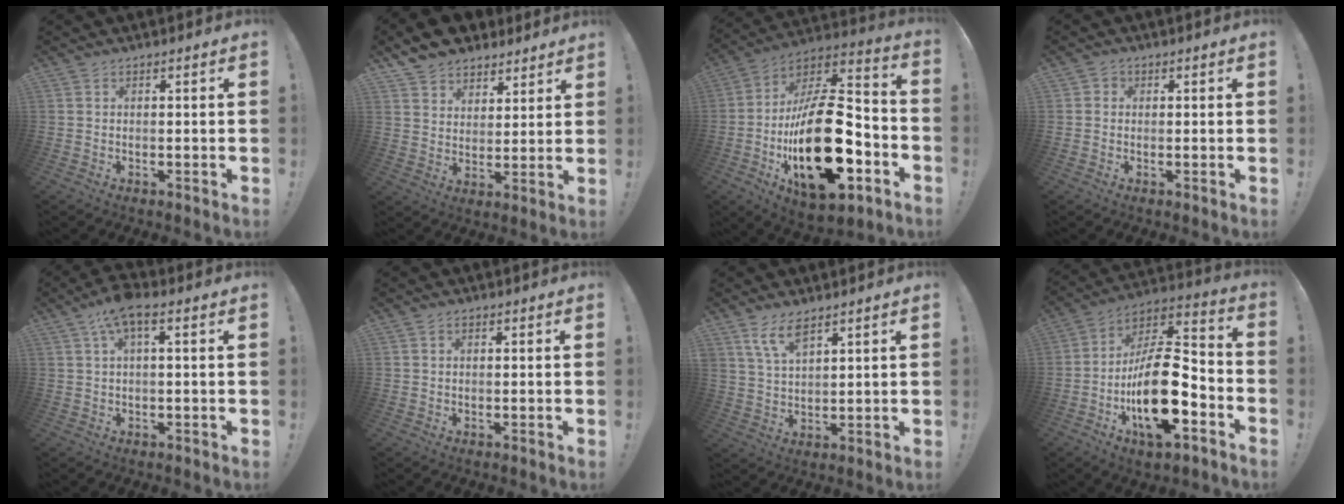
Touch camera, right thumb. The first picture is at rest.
{"total": 10.1, "force": [7.9, 6.0, 1.8], "torque": [-0.037, -0.059, 0.156]}
{"total": 32.0, "force": [-8.0, 15.5, 26.8], "torque": [-0.479, 0.039, -0.121]}
{"total": 1.6, "force": [-0.3, 1.5, 0.6], "torque": [-0.016, 0.009, -0.005]}
{"total": 7.4, "force": [3.0, 2.2, 6.4], "torque": [-0.112, -0.008, 0.056]}
{"total": 1.0, "force": [0.4, 0.8, 0.5], "torque": [-0.009, 0.003, 0.007]}
{"total": 7.3, "force": [5.0, 2.7, 4.6], "torque": [-0.098, -0.016, 0.096]}
{"total": 23.5, "force": [-7.1, 10.4, 19.9], "torque": [-0.360, 0.038, -0.110]}